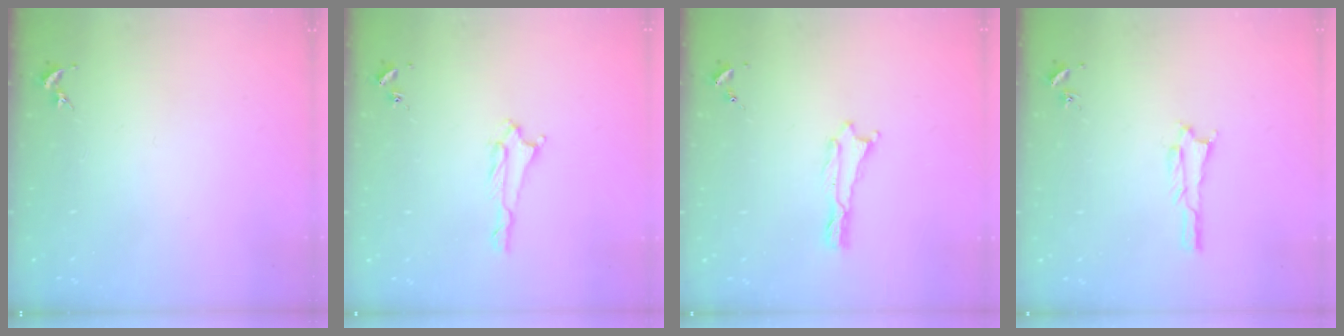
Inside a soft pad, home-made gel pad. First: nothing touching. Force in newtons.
{"total": 1.7, "press": 1.7, "slide": 0.3}
{"total": 0.0}
{"total": 1.1, "press": 1.1, "slide": 0.1}